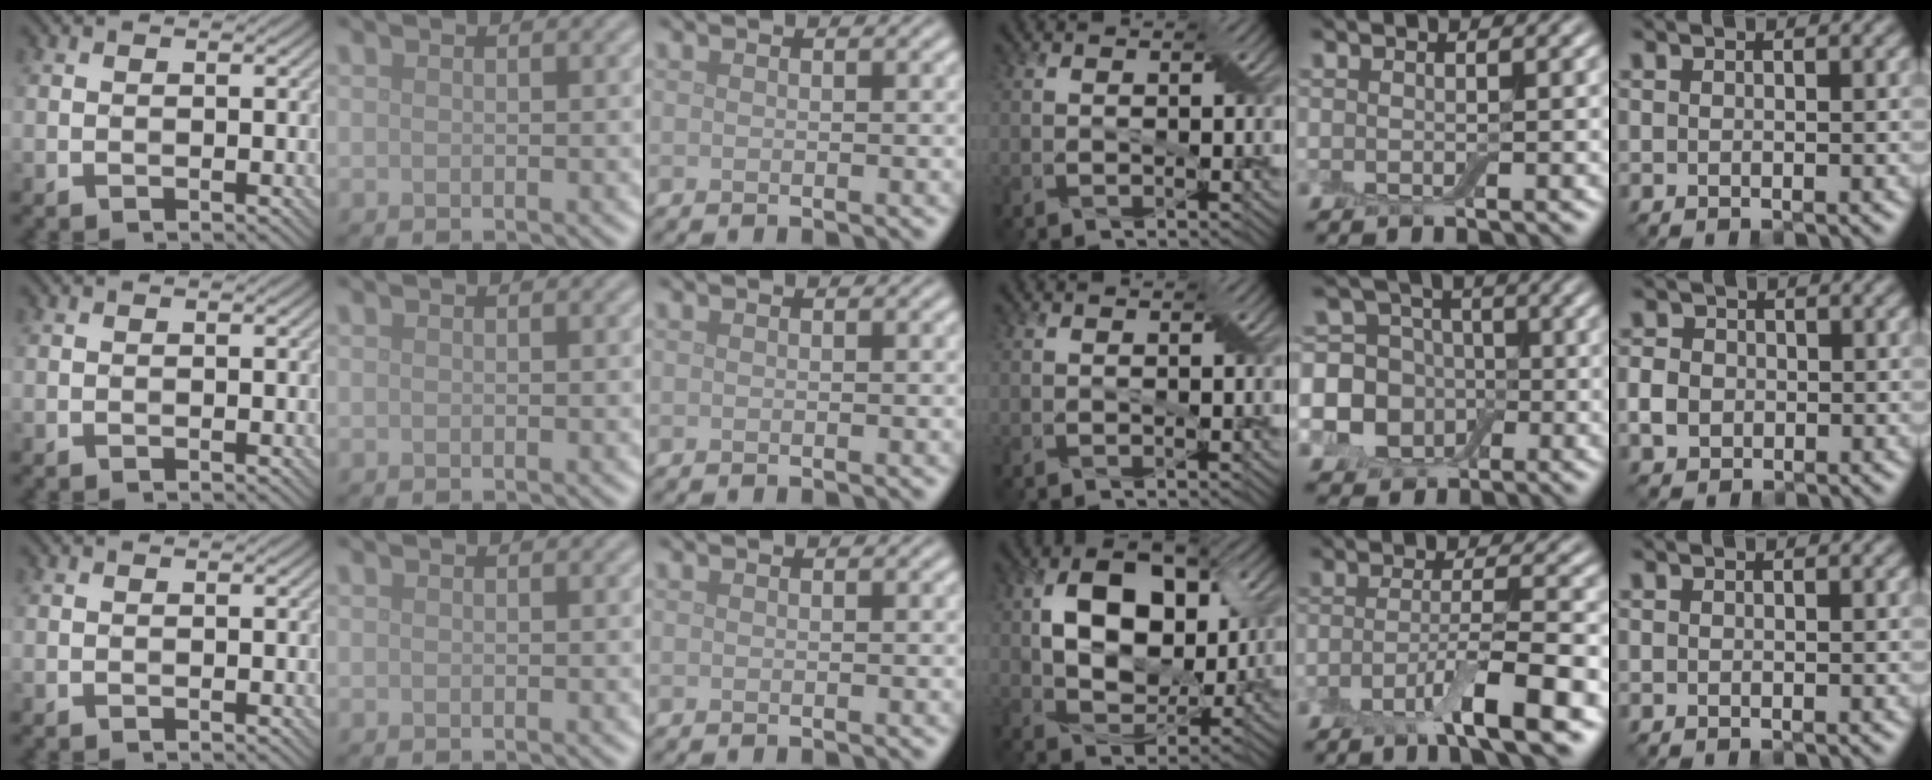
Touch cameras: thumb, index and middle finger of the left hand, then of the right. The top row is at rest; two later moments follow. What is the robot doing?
{"motion": "wipe", "object": "dish"}